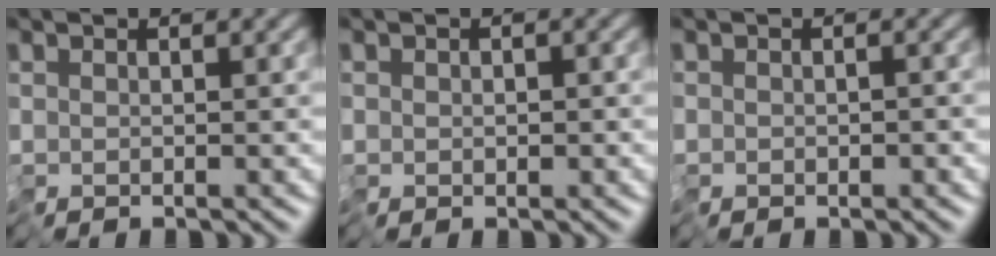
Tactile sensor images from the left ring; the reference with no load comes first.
{"total": 0.9, "force": [-0.3, 0.7, 0.4], "torque": [-0.006, 0.000, -0.006]}
{"total": 1.1, "force": [-0.7, 0.8, 0.4], "torque": [-0.001, -0.004, -0.014]}